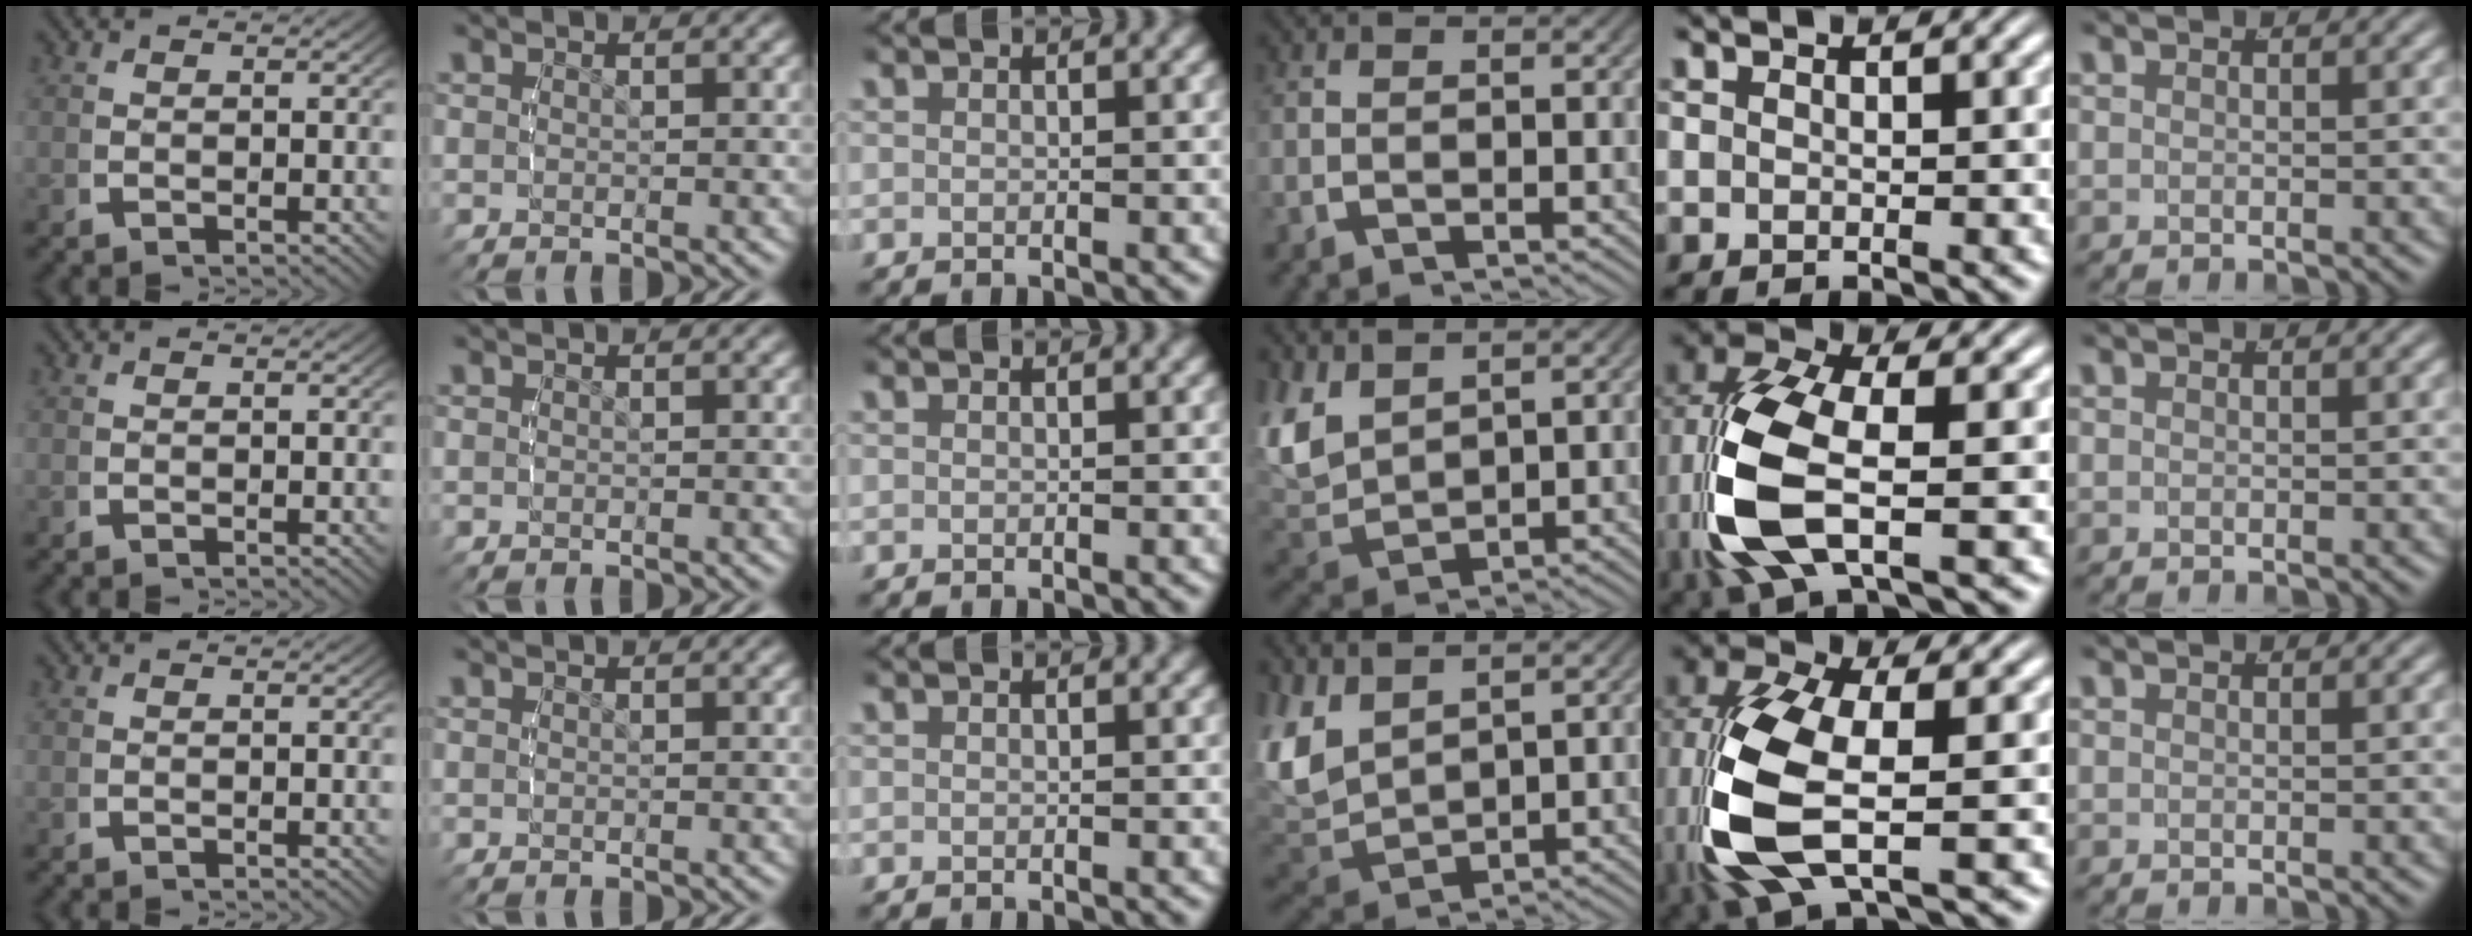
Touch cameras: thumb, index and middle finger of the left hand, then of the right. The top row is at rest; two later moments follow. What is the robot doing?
{"motion": "lift_and_place", "object": "pen"}